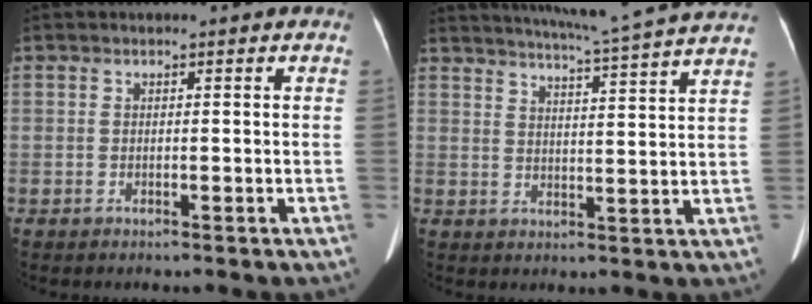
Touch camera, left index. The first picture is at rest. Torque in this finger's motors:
{"motor_torque": [0.50, -1.11, -0.02, 0.04]}